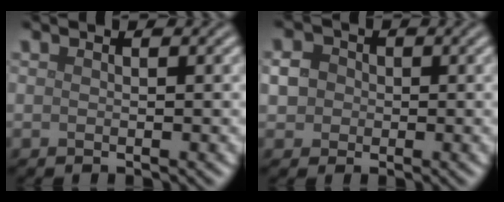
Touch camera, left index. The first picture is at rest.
{"total": 2.8, "force": [0.2, 2.6, 1.2], "torque": [-0.014, 0.010, -0.004]}